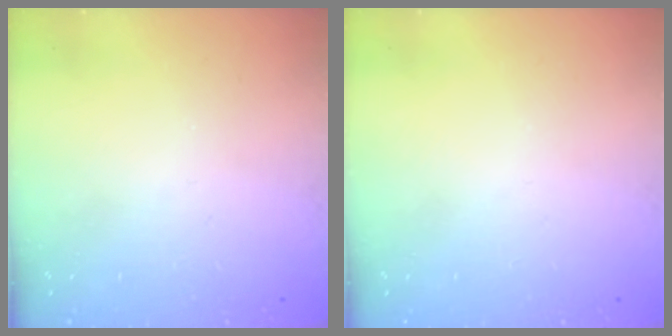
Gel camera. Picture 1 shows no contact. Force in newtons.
{"total": 0.0}